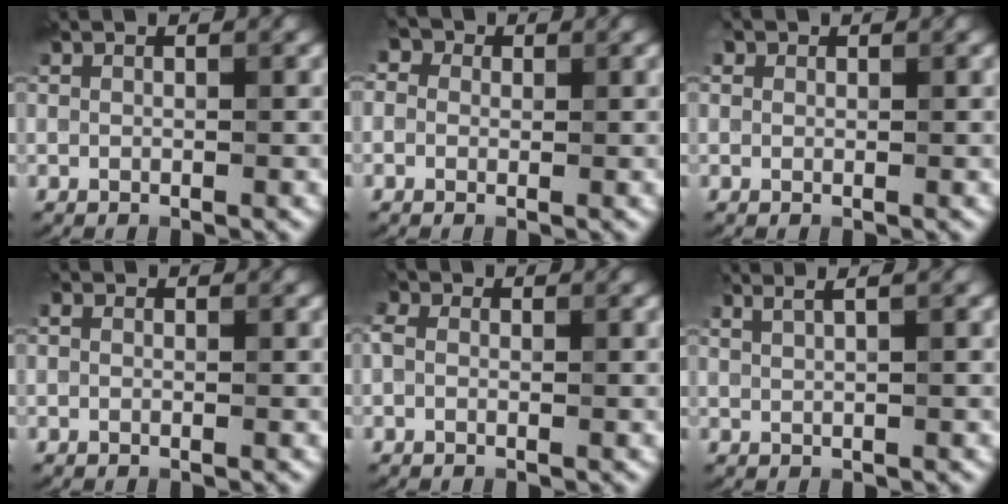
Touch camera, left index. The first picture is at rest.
{"total": 4.0, "force": [1.6, 3.1, 2.1], "torque": [-0.019, 0.024, -0.020]}
{"total": 1.0, "force": [0.6, 0.6, 0.3], "torque": [-0.003, 0.001, 0.004]}
{"total": 0.8, "force": [0.2, 0.7, 0.5], "torque": [-0.008, -0.003, -0.002]}
{"total": 1.7, "force": [0.1, 1.4, 1.0], "torque": [-0.022, 0.008, -0.011]}
{"total": 3.7, "force": [2.3, 1.5, 2.5], "torque": [-0.018, 0.024, 0.010]}